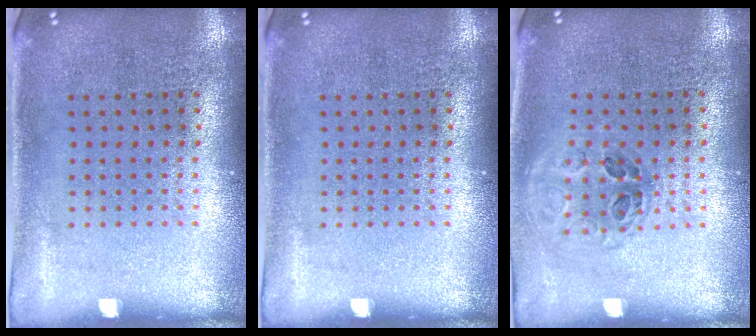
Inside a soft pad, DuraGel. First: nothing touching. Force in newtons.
{"total": 0.0}
{"total": 1.1, "press": 1.0, "slide": 0.4}